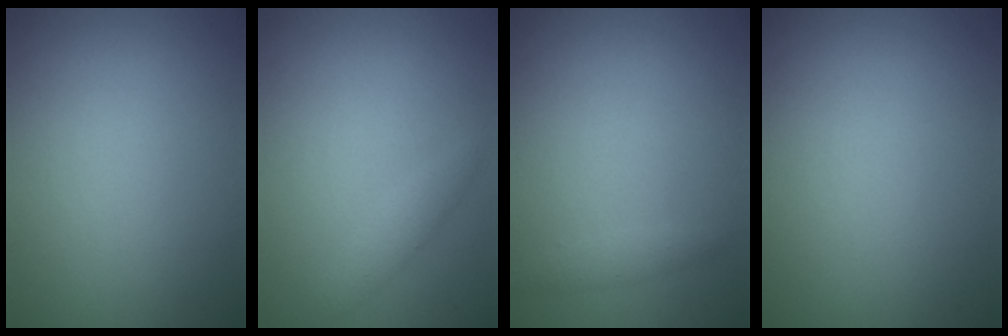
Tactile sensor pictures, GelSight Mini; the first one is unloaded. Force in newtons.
{"total": 1.5, "press": 1.4, "slide": 0.1}
{"total": 1.0, "press": 1.0, "slide": 0.0}
{"total": 0.0}